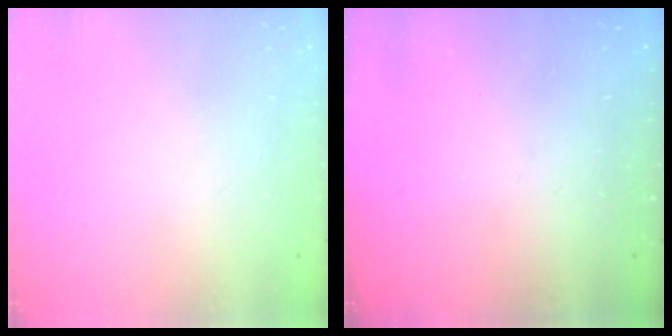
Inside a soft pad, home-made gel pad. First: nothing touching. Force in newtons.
{"total": 0.0}